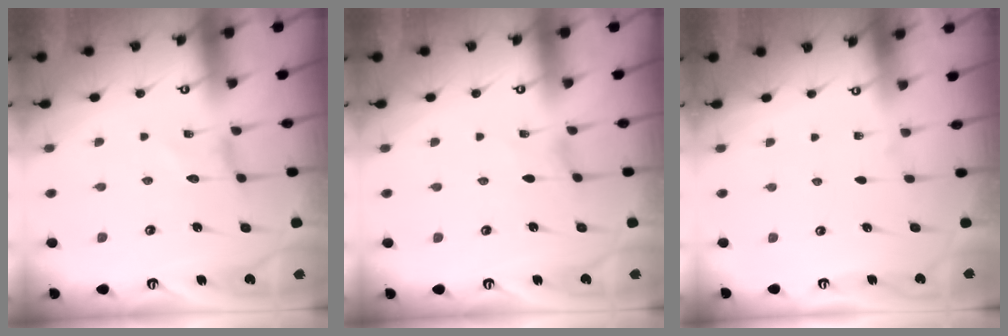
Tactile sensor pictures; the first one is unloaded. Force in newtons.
{"total": 0.0}
{"total": 0.0}